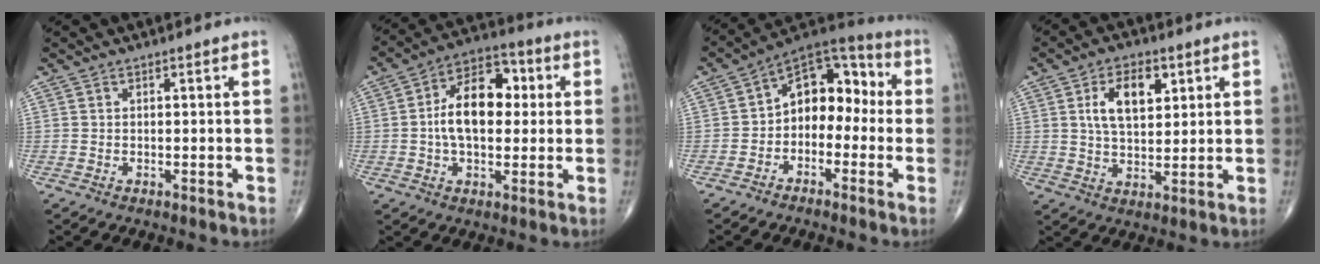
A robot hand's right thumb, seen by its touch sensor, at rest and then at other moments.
{"total": 13.7, "force": [1.1, 8.3, 10.8], "torque": [-0.158, 0.025, 0.008]}
{"total": 11.9, "force": [-1.1, 8.2, 8.5], "torque": [-0.083, 0.049, -0.041]}
{"total": 9.5, "force": [3.2, 5.3, 7.3], "torque": [-0.105, -0.009, 0.058]}